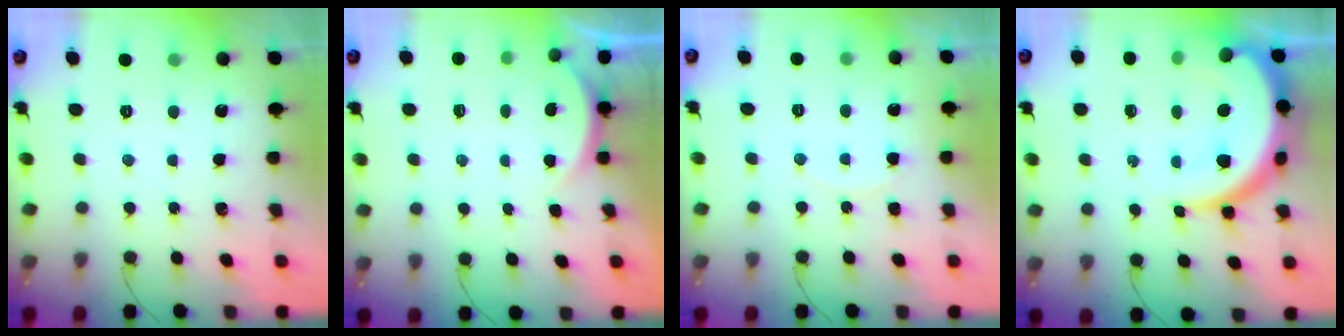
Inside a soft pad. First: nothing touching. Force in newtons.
{"total": 2.3, "press": 2.2, "slide": 0.6}
{"total": 4.7, "press": 4.6, "slide": 0.3}
{"total": 16.2, "press": 16.2, "slide": 1.4}